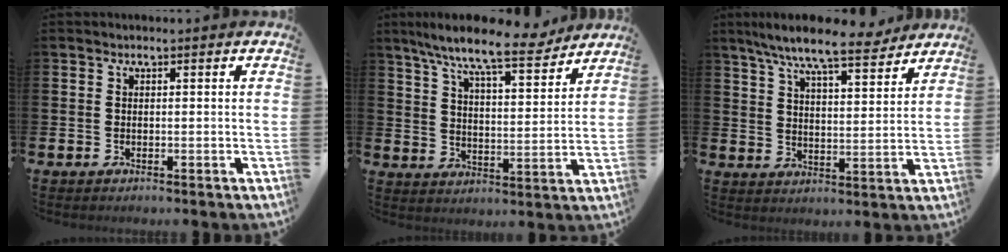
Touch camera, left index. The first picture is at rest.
{"total": 10.2, "force": [9.0, 1.3, 4.7], "torque": [-0.109, -0.052, 0.152]}
{"total": 9.5, "force": [8.6, 1.1, 4.1], "torque": [-0.092, -0.046, 0.150]}